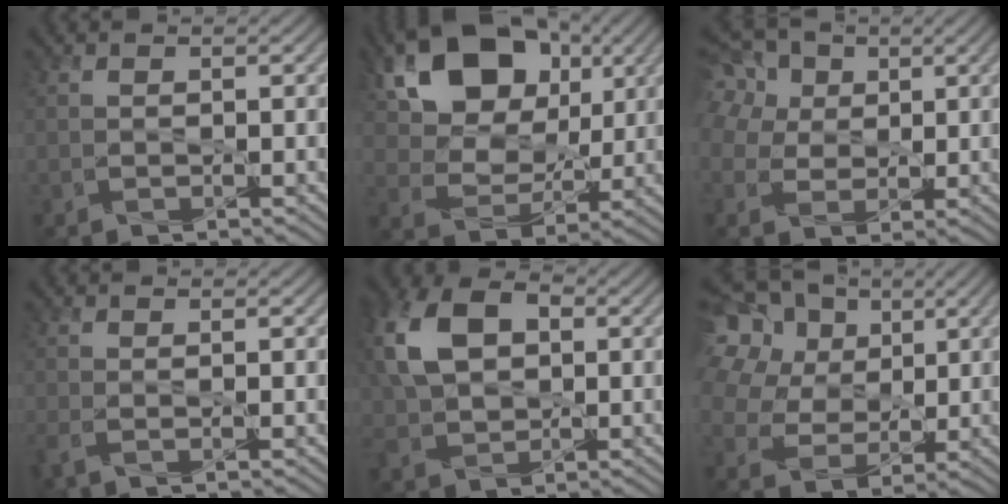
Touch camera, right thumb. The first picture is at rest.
{"total": 16.6, "force": [7.0, 11.4, 9.8], "torque": [-0.220, 0.036, 0.120]}
{"total": 10.1, "force": [4.1, 7.6, 5.3], "torque": [-0.159, 0.039, 0.060]}
{"total": 1.5, "force": [-0.6, 0.2, 1.4], "torque": [-0.041, -0.007, -0.017]}
{"total": 11.0, "force": [2.3, 7.5, 7.7], "torque": [-0.188, 0.020, 0.030]}
{"total": 19.8, "force": [8.8, 14.6, 10.0], "torque": [-0.296, 0.046, 0.185]}